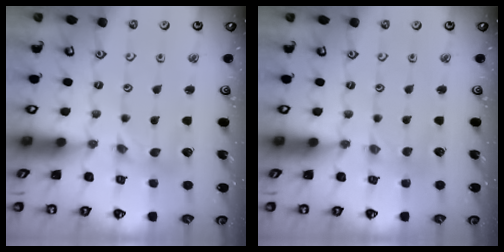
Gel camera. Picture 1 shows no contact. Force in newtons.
{"total": 1.0, "press": 1.0, "slide": 0.1}